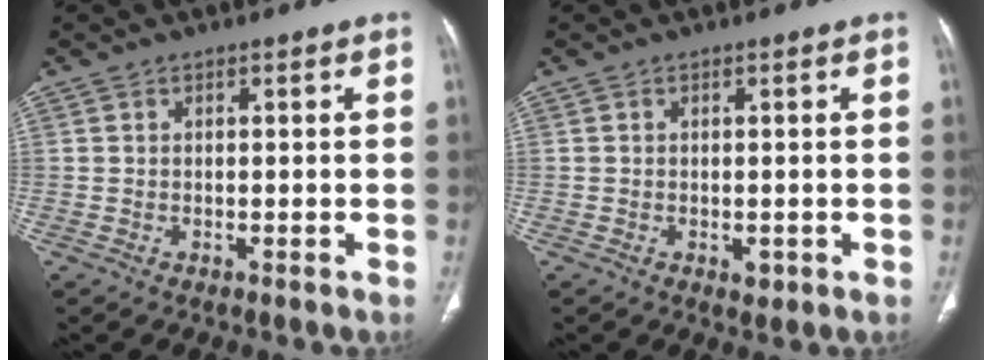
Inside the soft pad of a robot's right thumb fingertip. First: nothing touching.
{"total": 1.4, "force": [-0.4, 0.9, 1.0], "torque": [-0.009, -0.002, -0.002]}